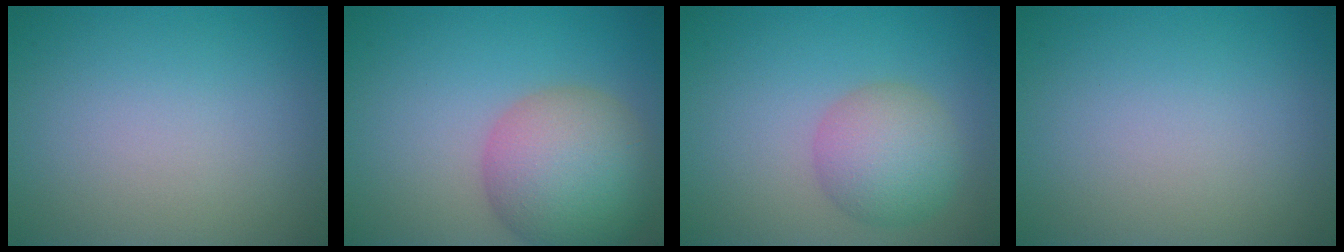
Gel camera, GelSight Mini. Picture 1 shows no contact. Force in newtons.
{"total": 8.6, "press": 8.6, "slide": 0.3}
{"total": 4.7, "press": 4.7, "slide": 0.2}
{"total": 0.0}